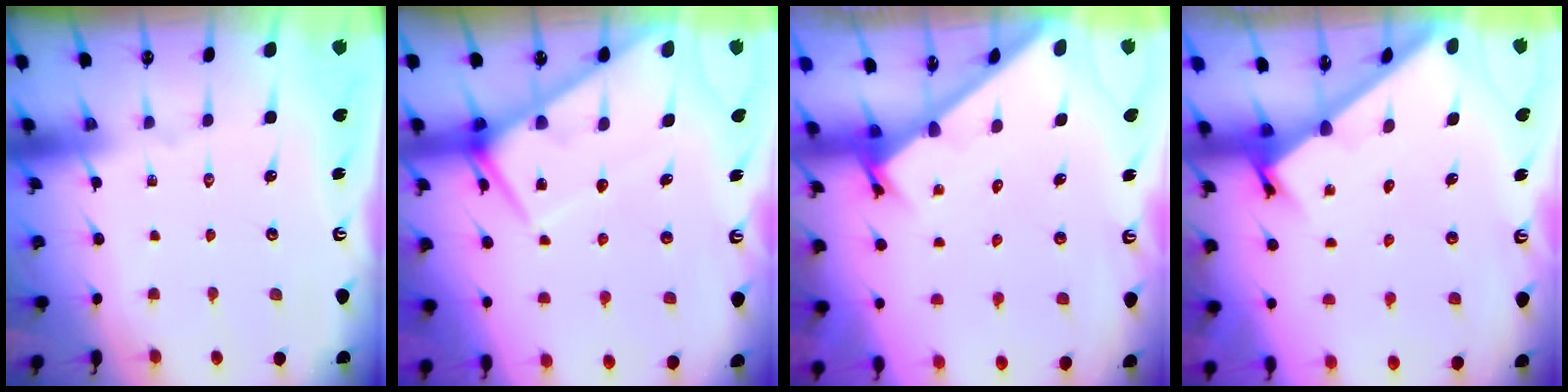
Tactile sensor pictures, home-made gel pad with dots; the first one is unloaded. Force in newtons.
{"total": 9.5, "press": 9.5, "slide": 0.9}
{"total": 2.3, "press": 2.3, "slide": 0.1}
{"total": 1.9, "press": 1.9, "slide": 0.2}